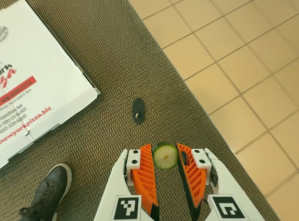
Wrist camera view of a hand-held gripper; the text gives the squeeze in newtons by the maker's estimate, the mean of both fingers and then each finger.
{"total": 6.3, "left": 6.0, "right": 6.5}